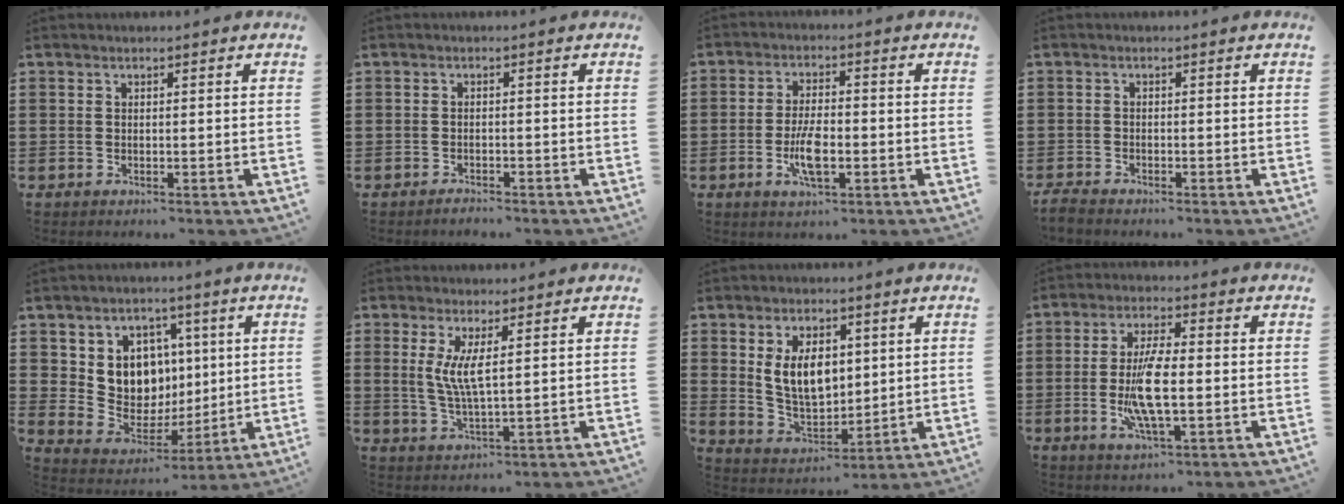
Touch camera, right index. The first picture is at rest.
{"total": 1.0, "force": [-1.0, 0.2, 0.0], "torque": [-0.004, 0.002, -0.022]}
{"total": 6.1, "force": [-1.7, 2.1, 5.5], "torque": [-0.120, -0.005, -0.036]}
{"total": 1.6, "force": [-1.6, 0.1, 0.2], "torque": [-0.008, -0.001, -0.032]}
{"total": 8.7, "force": [2.6, 7.8, 2.7], "torque": [-0.074, -0.021, 0.053]}
{"total": 4.9, "force": [1.3, 0.8, 4.7], "torque": [-0.096, -0.005, 0.022]}
{"total": 8.4, "force": [2.1, 5.2, 6.2], "torque": [-0.125, 0.008, 0.035]}
{"total": 8.9, "force": [-1.2, 2.5, 8.4], "torque": [-0.177, -0.013, -0.025]}